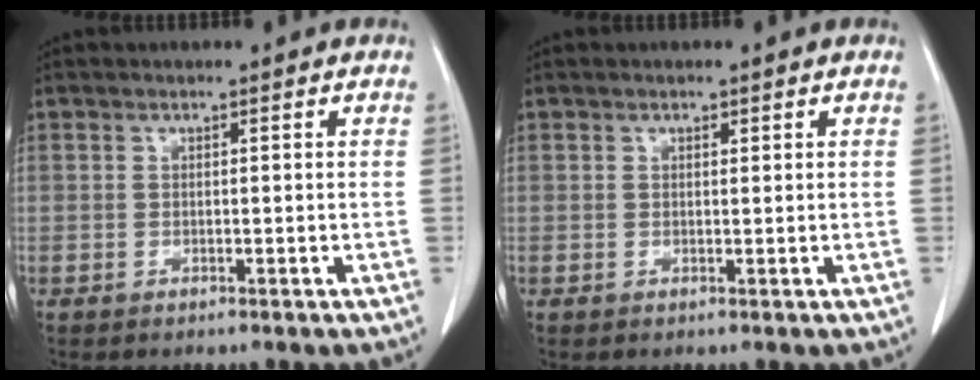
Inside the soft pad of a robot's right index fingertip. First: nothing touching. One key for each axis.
{"total": 0.6, "fx": 0.4, "fy": 0.3, "fz": 0.3, "tx": -0.006, "ty": -0.003, "tz": 0.006}